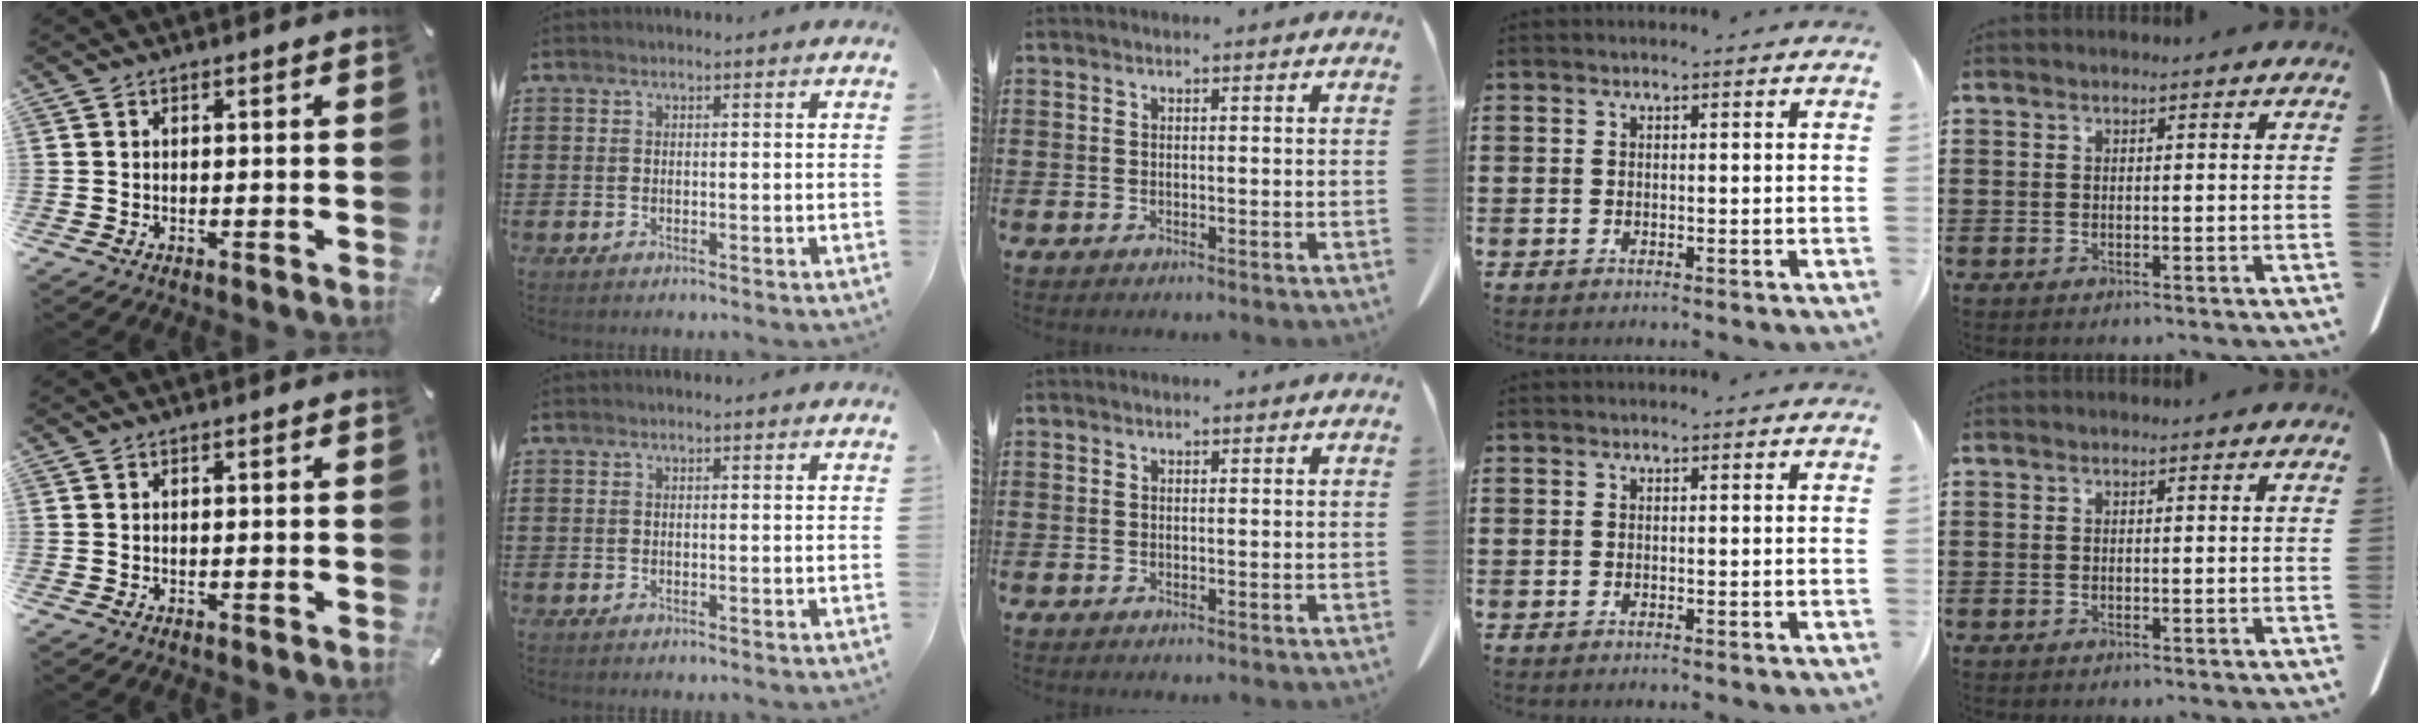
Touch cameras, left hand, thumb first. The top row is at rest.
{}